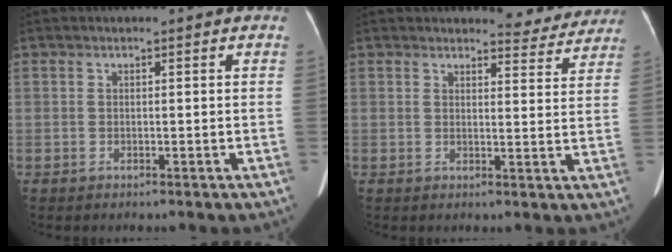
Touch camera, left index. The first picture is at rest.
{"total": 6.5, "force": [6.3, 1.5, 0.4], "torque": [0.008, -0.018, 0.058]}